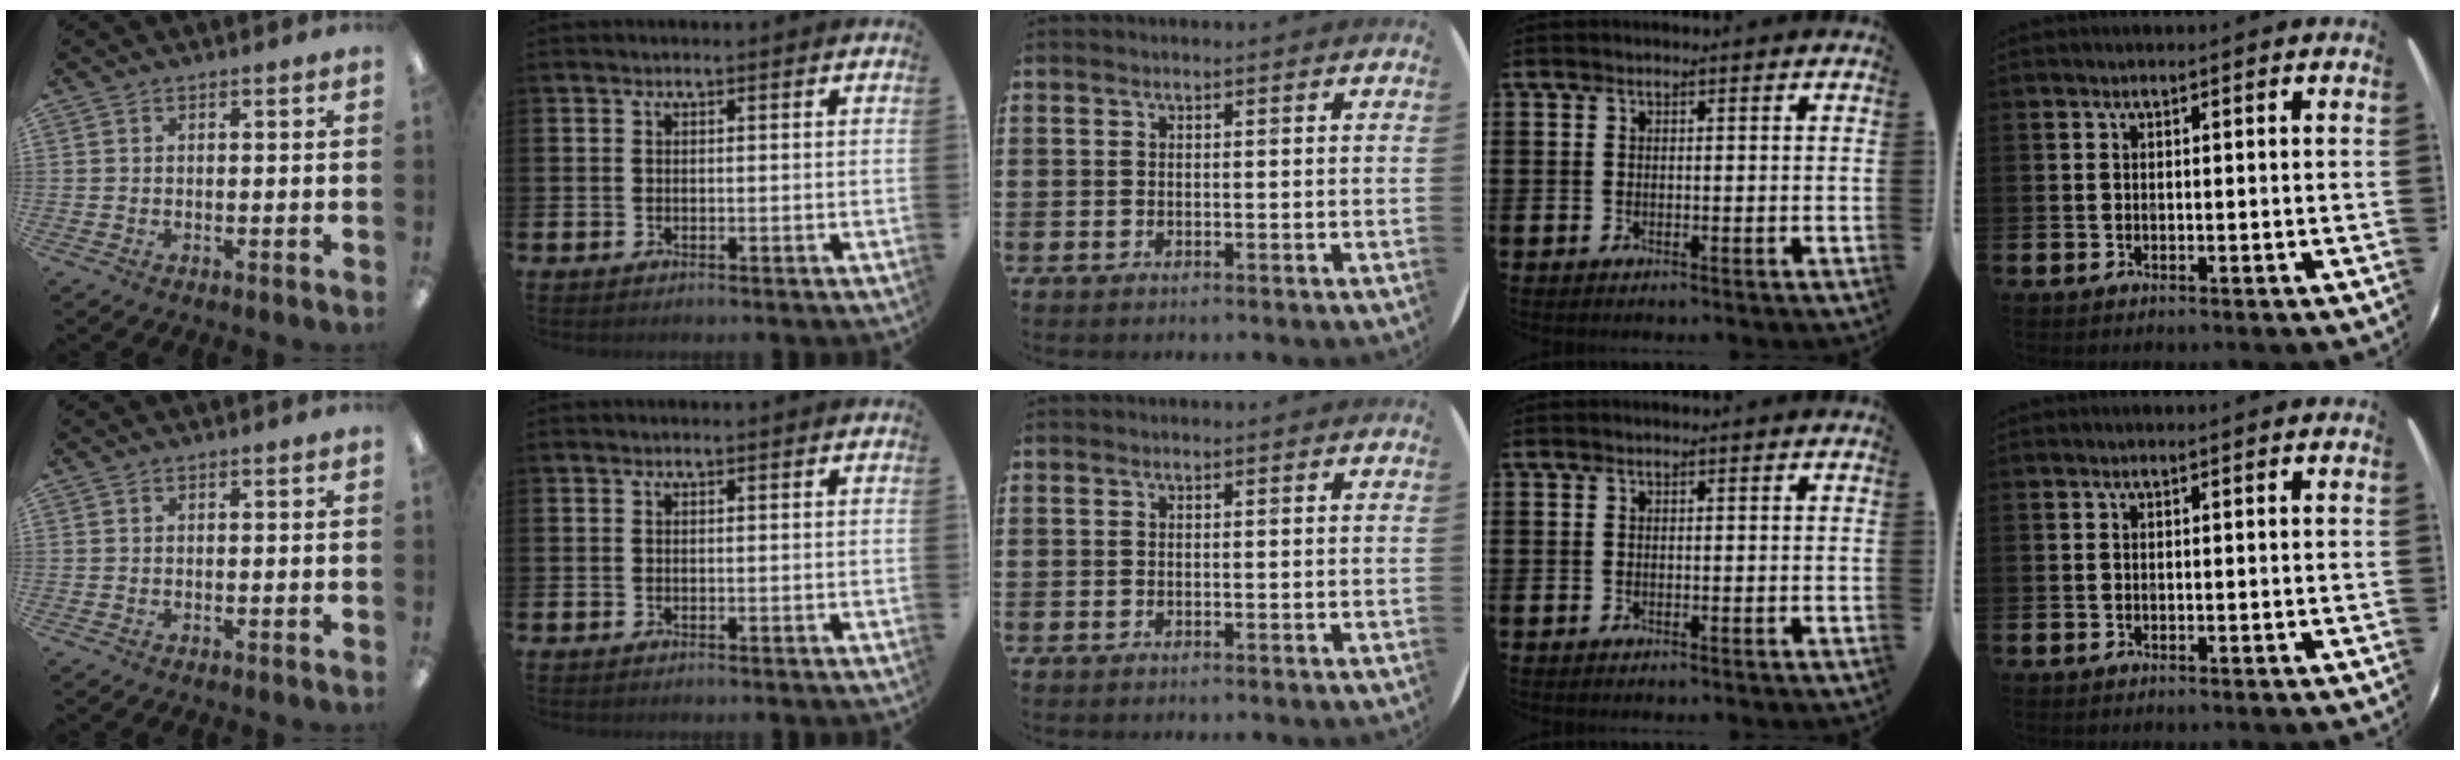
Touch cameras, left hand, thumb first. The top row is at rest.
{}